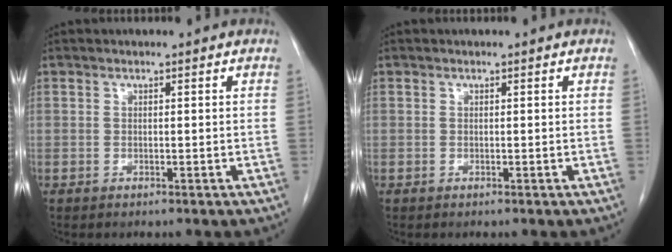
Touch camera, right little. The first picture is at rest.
{"total": 0.0}